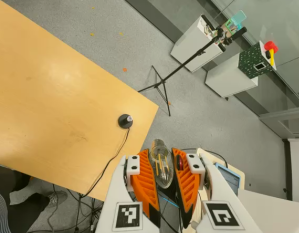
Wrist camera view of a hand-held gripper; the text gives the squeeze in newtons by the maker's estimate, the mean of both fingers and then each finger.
{"total": 21.4, "left": 26.0, "right": 16.8}